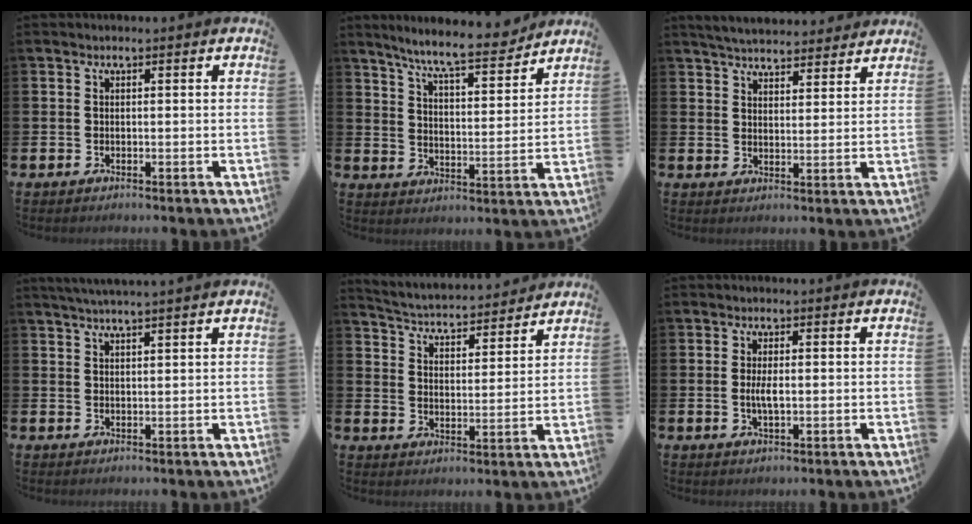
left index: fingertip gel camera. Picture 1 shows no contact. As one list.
[{"total": 8.6, "force": [7.9, 0.7, 3.3], "torque": [-0.085, -0.048, 0.136]}, {"total": 4.9, "force": [4.9, 0.8, 0.5], "torque": [-0.022, -0.028, 0.086]}, {"total": 2.8, "force": [2.7, -0.4, 0.8], "torque": [-0.023, -0.003, 0.051]}, {"total": 4.4, "force": [4.3, 0.7, 0.4], "torque": [-0.032, -0.041, 0.069]}, {"total": 2.4, "force": [0.0, 0.8, 2.3], "torque": [-0.041, 0.000, -0.003]}]